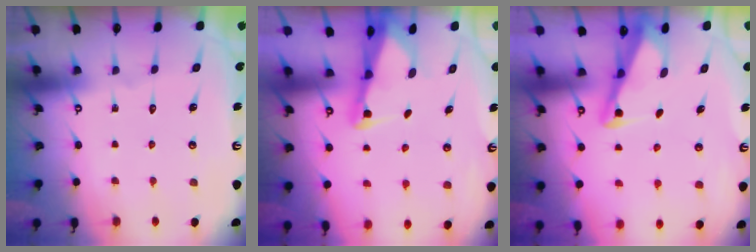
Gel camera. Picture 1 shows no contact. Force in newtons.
{"total": 2.4, "press": 2.4, "slide": 0.2}
{"total": 2.7, "press": 2.7, "slide": 0.3}